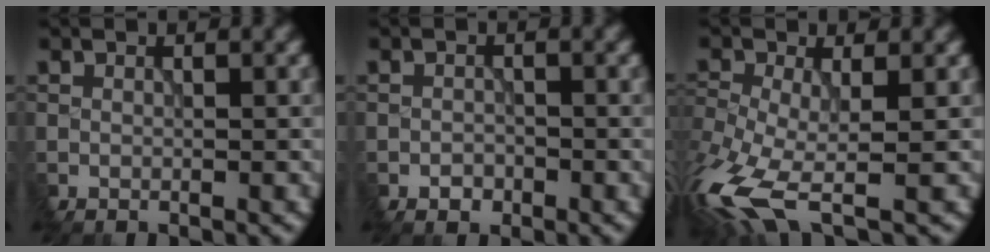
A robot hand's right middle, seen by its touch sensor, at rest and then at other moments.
{"total": 1.5, "force": [-1.2, 0.9, 0.2], "torque": [0.003, -0.006, -0.024]}
{"total": 7.8, "force": [-4.1, 2.9, 5.9], "torque": [-0.144, -0.023, -0.088]}